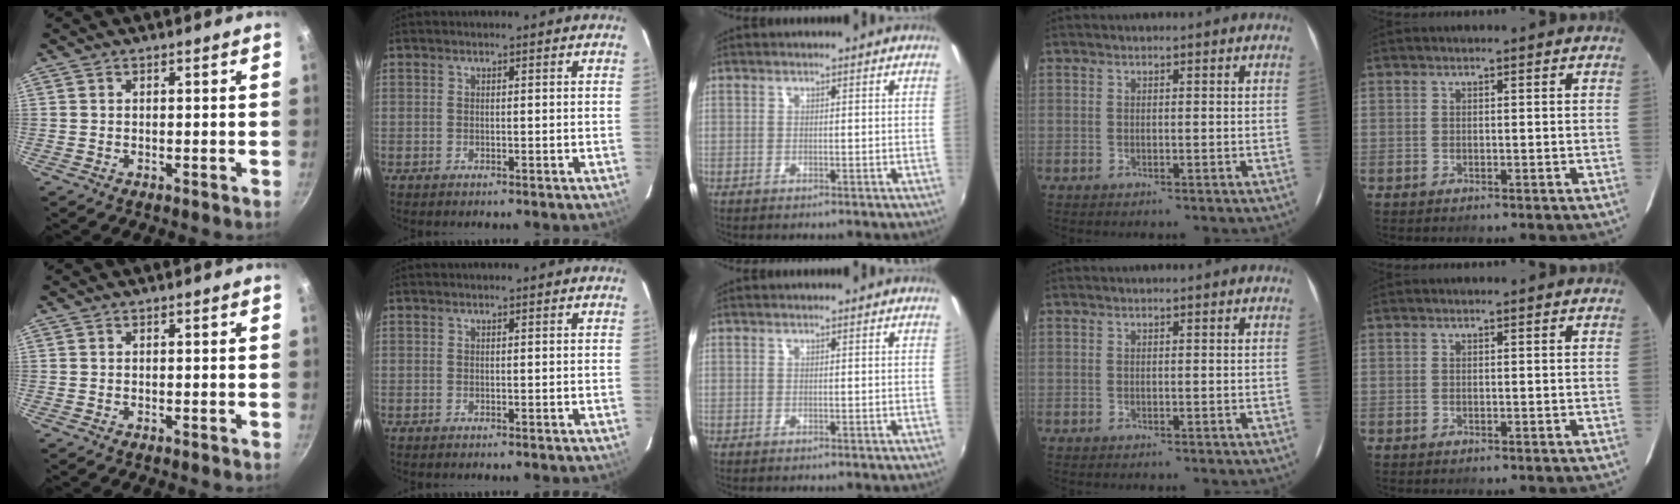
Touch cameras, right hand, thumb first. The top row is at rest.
{}